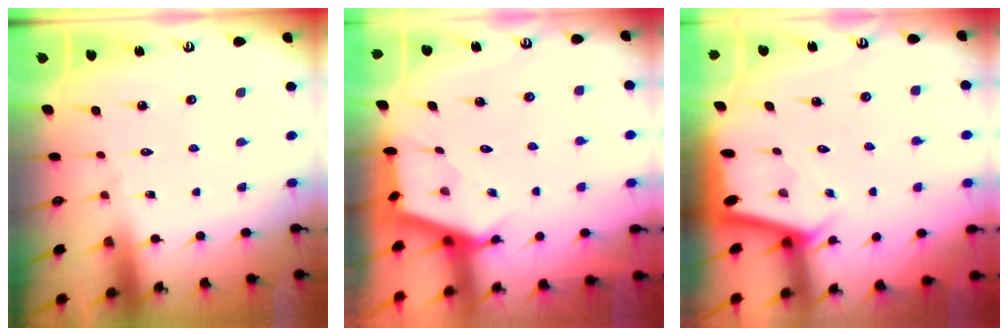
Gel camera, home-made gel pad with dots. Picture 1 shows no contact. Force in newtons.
{"total": 2.4, "press": 2.4, "slide": 0.2}
{"total": 2.3, "press": 2.3, "slide": 0.1}